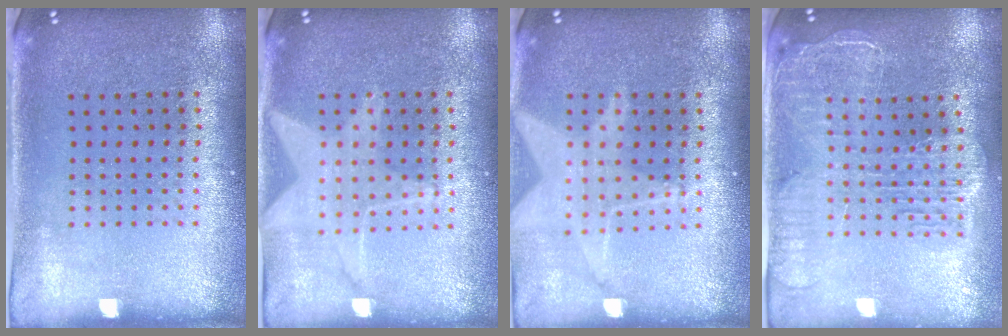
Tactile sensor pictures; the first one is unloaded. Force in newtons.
{"total": 1.4, "press": 1.4, "slide": 0.2}
{"total": 1.7, "press": 1.4, "slide": 1.0}
{"total": 2.4, "press": 2.1, "slide": 1.2}